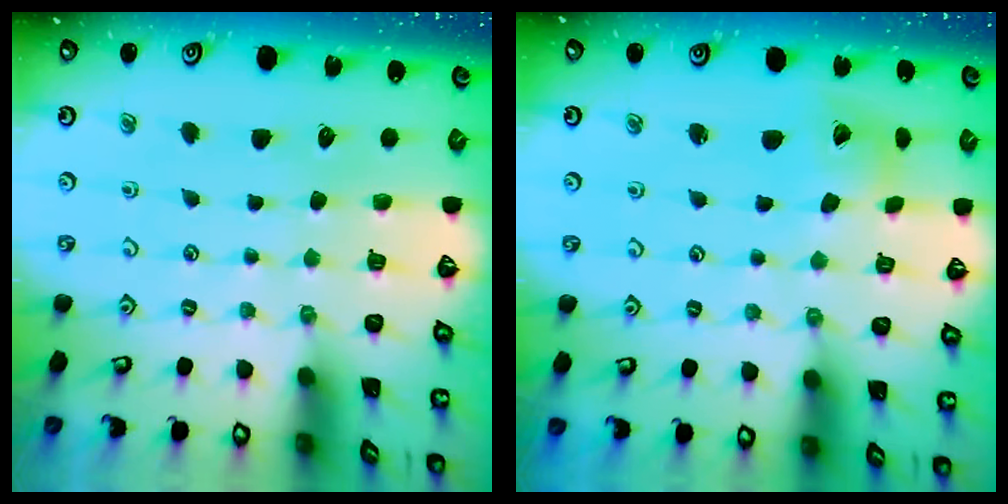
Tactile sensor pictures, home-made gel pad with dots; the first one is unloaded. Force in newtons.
{"total": 7.4, "press": 7.4, "slide": 1.0}